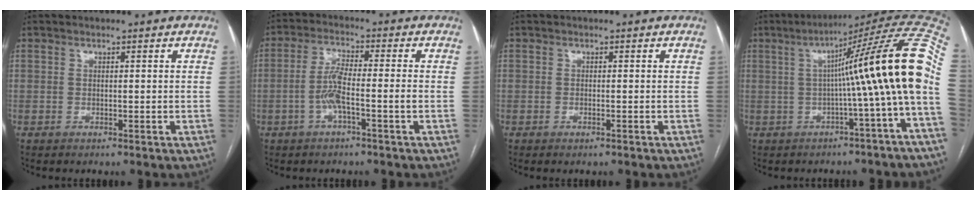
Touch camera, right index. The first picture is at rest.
{"total": 5.5, "force": [-1.7, 0.3, 5.2], "torque": [-0.109, 0.016, -0.031]}
{"total": 0.6, "force": [-0.5, 0.0, 0.4], "torque": [-0.010, -0.002, -0.006]}
{"total": 16.8, "force": [-0.5, -2.3, 16.6], "torque": [-0.210, 0.034, -0.015]}